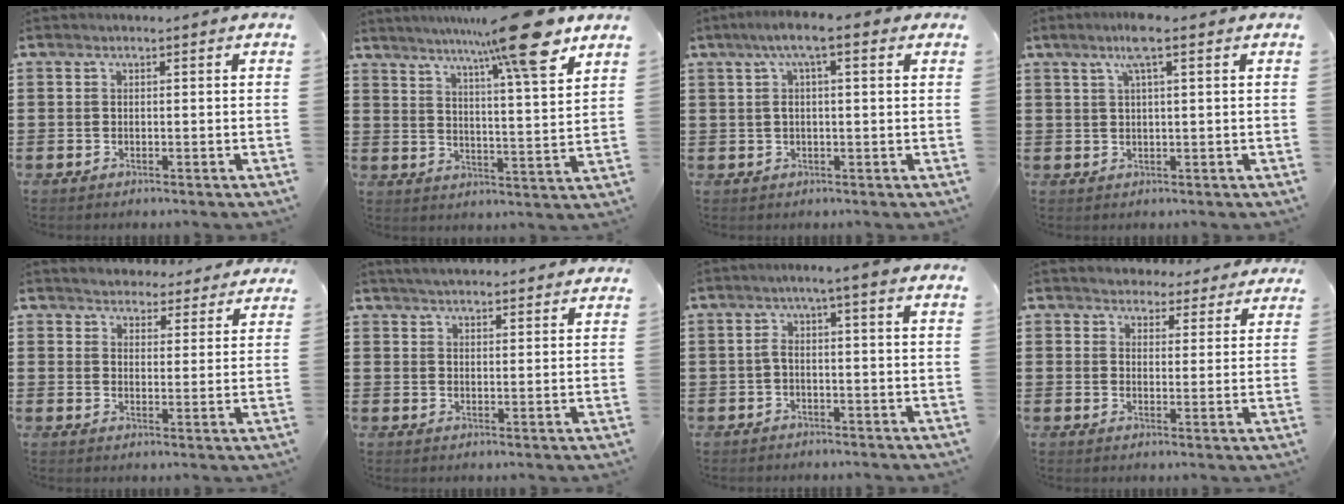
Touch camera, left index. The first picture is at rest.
{"total": 12.9, "force": [9.5, 0.6, 8.7], "torque": [-0.145, -0.042, 0.150]}
{"total": 5.5, "force": [2.3, 0.8, 5.0], "torque": [-0.100, 0.007, 0.036]}
{"total": 4.6, "force": [2.4, 0.2, 3.9], "torque": [-0.081, 0.004, 0.039]}
{"total": 3.7, "force": [3.7, 0.5, -0.2], "torque": [-0.014, -0.017, 0.065]}
{"total": 3.6, "force": [3.6, 0.0, 0.6], "torque": [-0.021, -0.007, 0.066]}
{"total": 2.9, "force": [-0.9, 0.1, 2.8], "torque": [-0.056, 0.000, -0.022]}
{"total": 4.0, "force": [3.9, 1.0, -0.2], "torque": [-0.014, -0.014, 0.070]}